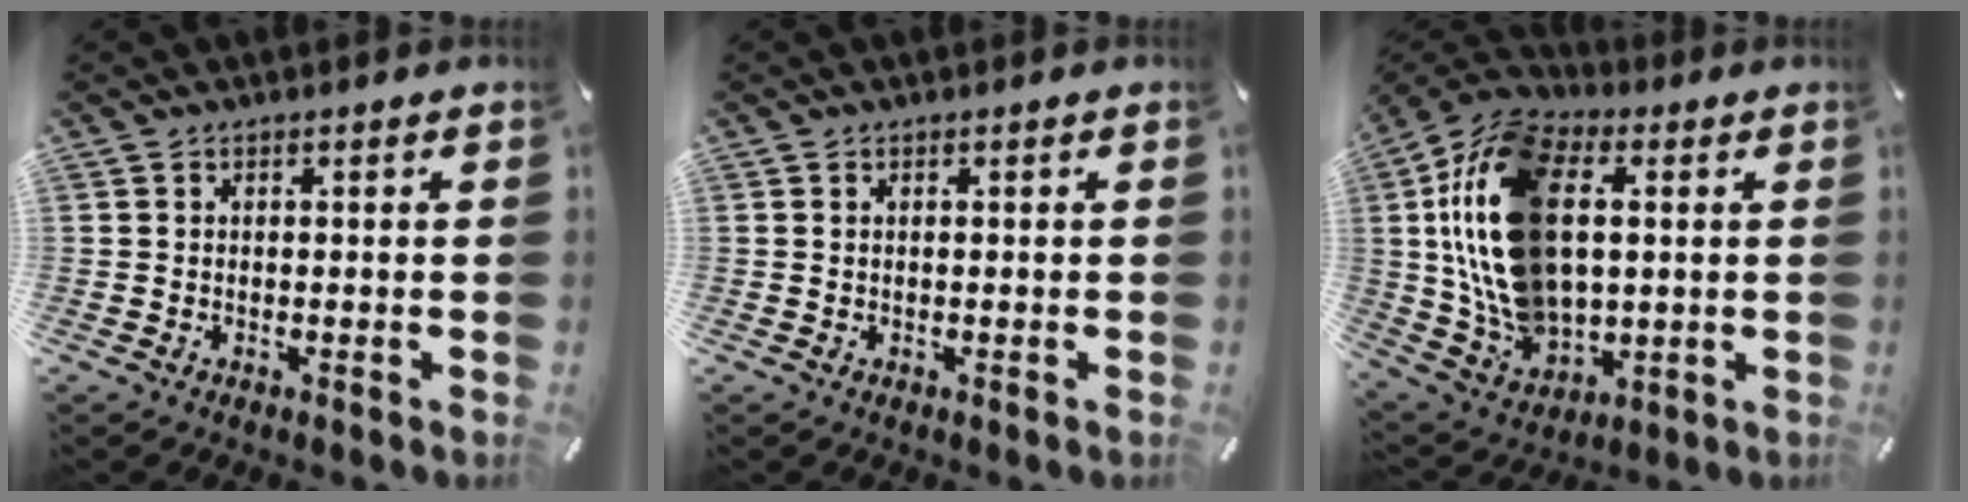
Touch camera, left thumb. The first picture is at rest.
{"total": 0.0}
{"total": 20.8, "force": [3.2, 14.5, 14.6], "torque": [-0.338, -0.007, 0.056]}